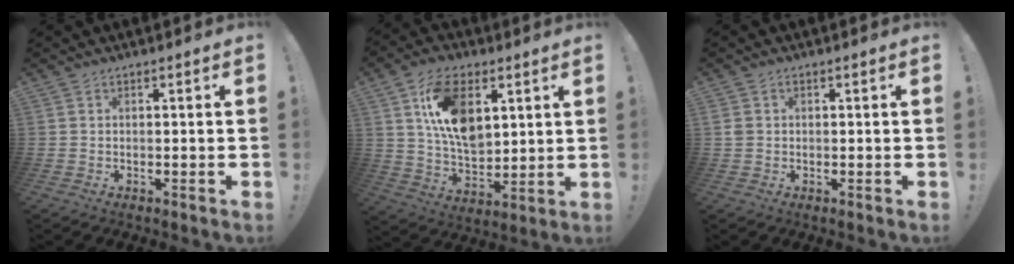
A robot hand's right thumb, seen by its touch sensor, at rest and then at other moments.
{"total": 16.4, "force": [6.3, 10.1, 11.3], "torque": [-0.197, -0.013, 0.117]}
{"total": 1.2, "force": [0.0, 1.0, 0.6], "torque": [-0.013, 0.004, 0.000]}